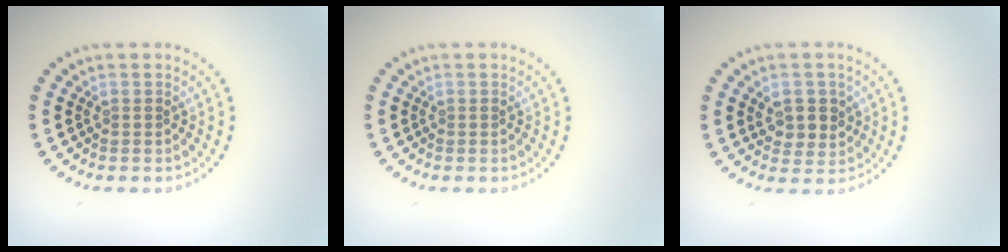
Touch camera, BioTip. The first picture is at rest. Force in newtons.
{"total": 0.0}
{"total": 2.8, "press": 2.7, "slide": 0.8}